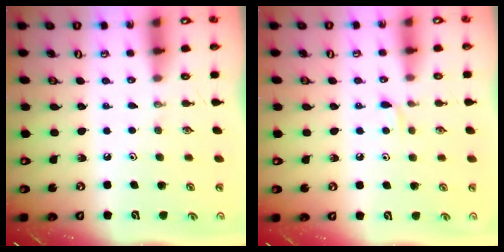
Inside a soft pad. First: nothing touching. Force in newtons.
{"total": 4.2, "press": 4.2, "slide": 0.4}